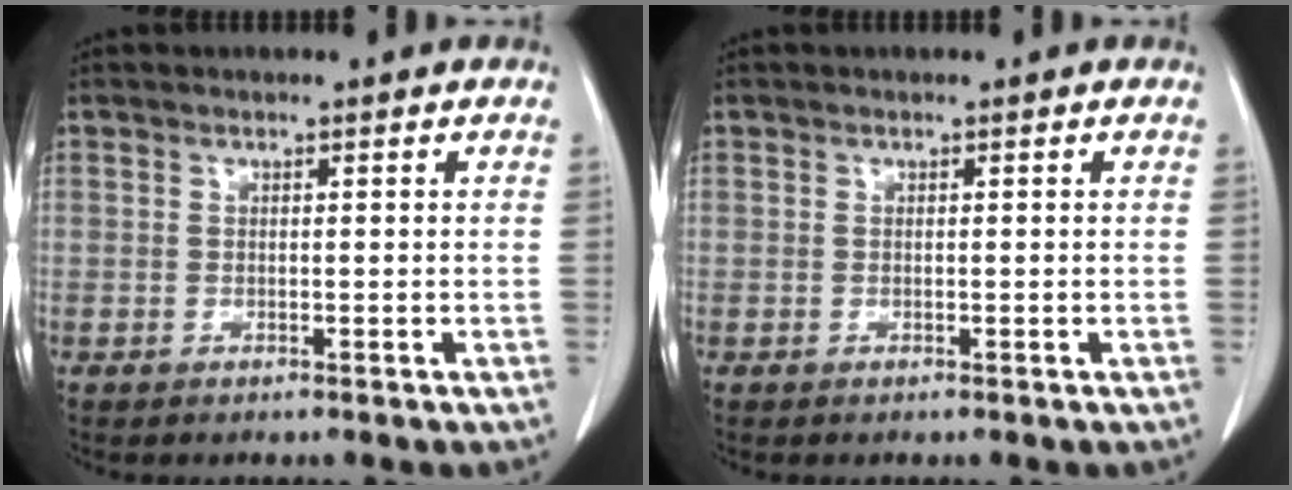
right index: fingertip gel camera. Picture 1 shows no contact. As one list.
[{"total": 0.0}]